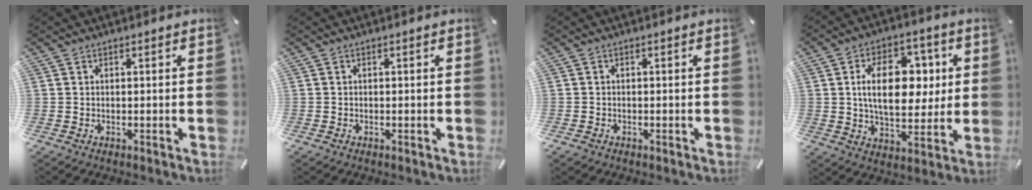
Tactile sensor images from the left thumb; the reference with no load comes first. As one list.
[{"total": 0.0}, {"total": 0.8, "force": [-0.6, 0.6, 0.1], "torque": [-0.003, 0.001, -0.014]}, {"total": 16.1, "force": [2.8, 10.0, 12.3], "torque": [-0.210, 0.006, 0.043]}]